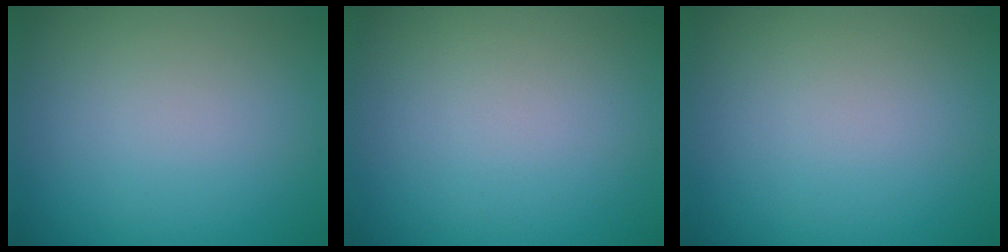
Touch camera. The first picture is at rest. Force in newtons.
{"total": 0.0}
{"total": 0.0}